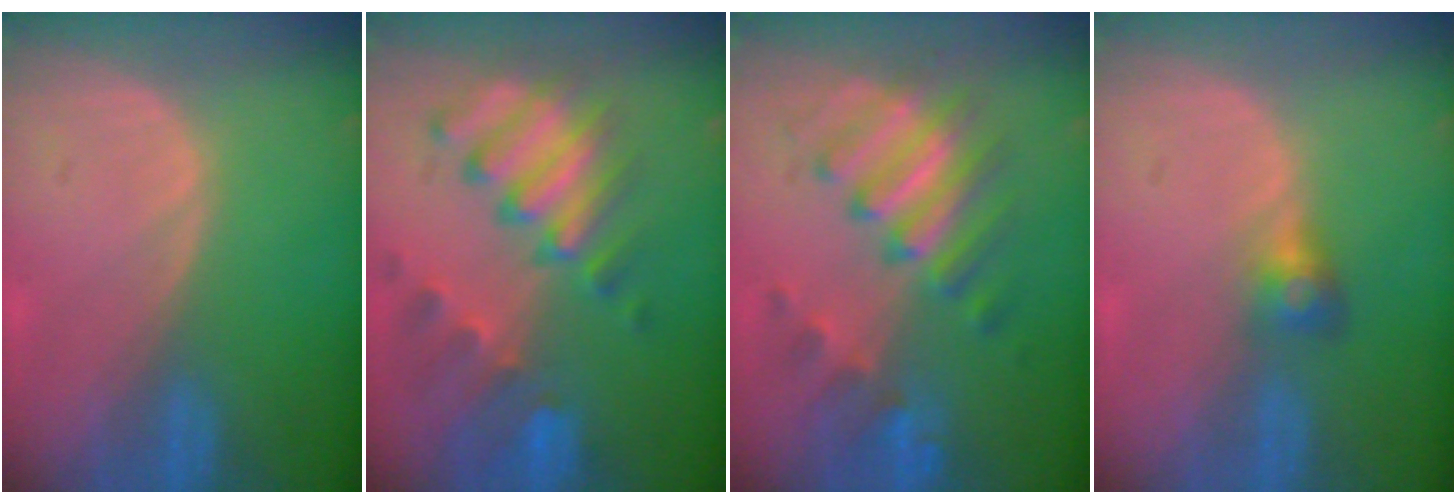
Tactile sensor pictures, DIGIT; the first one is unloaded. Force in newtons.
{"total": 10.0, "press": 8.8, "slide": 4.8}
{"total": 8.0, "press": 8.0, "slide": 0.2}
{"total": 2.8, "press": 2.6, "slide": 0.9}